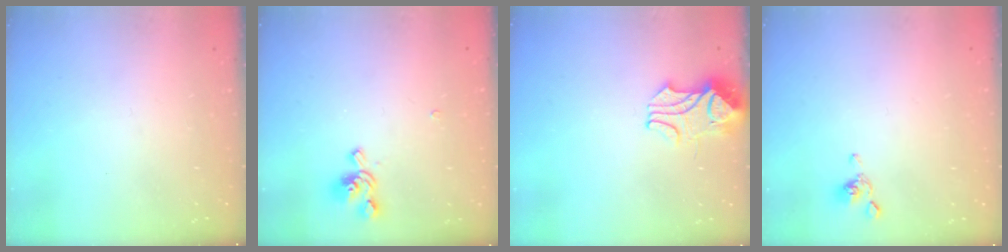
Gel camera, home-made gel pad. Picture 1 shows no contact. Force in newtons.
{"total": 1.2, "press": 0.1, "slide": 1.2}
{"total": 2.2, "press": 2.0, "slide": 0.9}
{"total": 2.3, "press": 2.3, "slide": 0.6}